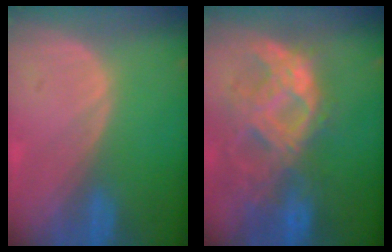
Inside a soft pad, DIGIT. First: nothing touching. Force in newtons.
{"total": 10.6, "press": 9.2, "slide": 5.3}